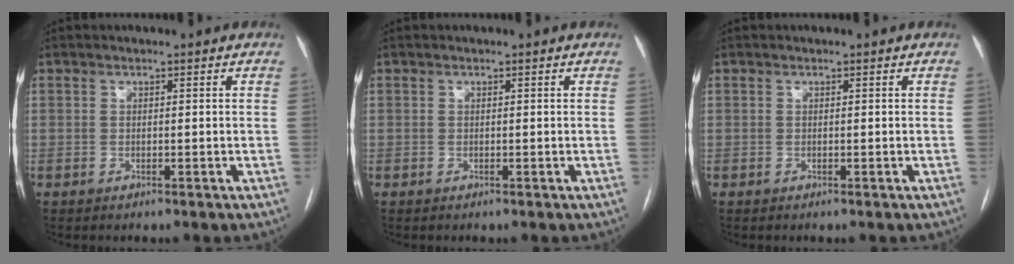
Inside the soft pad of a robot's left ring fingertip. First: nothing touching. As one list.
[{"total": 0.0}, {"total": 0.0}]